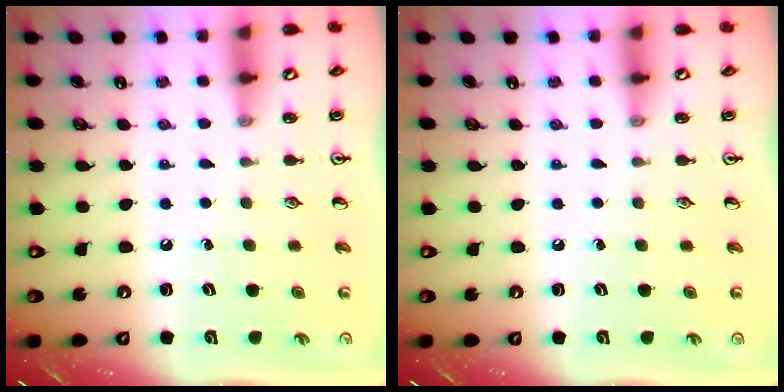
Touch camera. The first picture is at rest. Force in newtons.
{"total": 0.0}